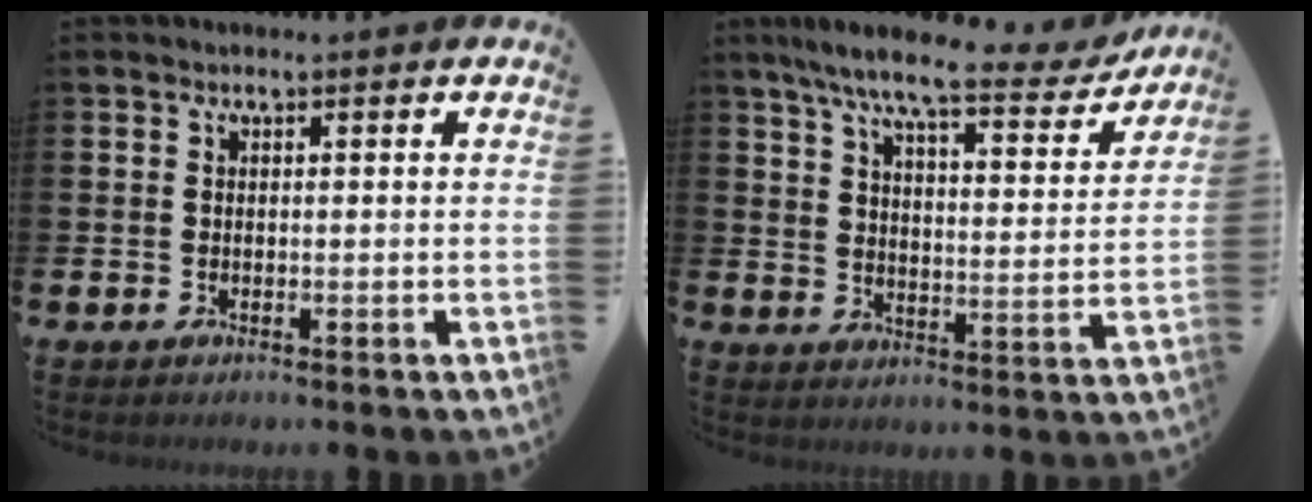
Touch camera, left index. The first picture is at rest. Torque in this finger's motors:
{"motor_torque": [1.30, -0.83, 0.70, 0.21]}